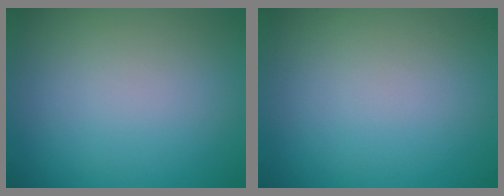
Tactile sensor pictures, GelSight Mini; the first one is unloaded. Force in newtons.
{"total": 0.0}